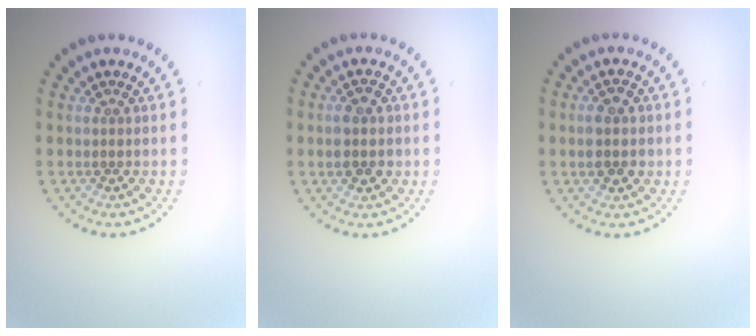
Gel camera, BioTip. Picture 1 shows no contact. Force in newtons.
{"total": 2.9, "press": 2.9, "slide": 0.0}
{"total": 2.9, "press": 2.9, "slide": 0.0}